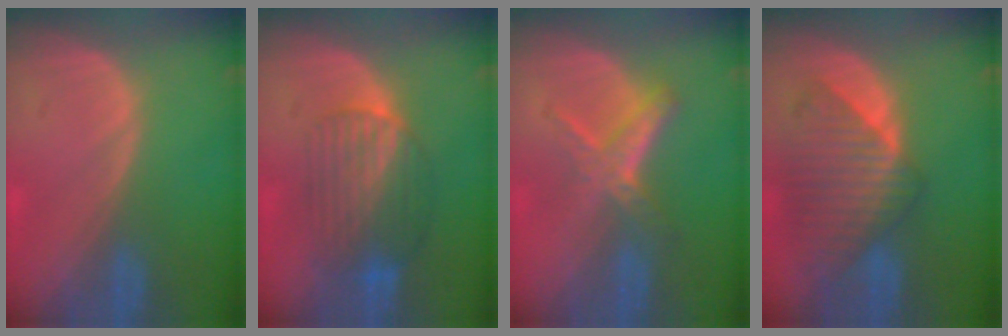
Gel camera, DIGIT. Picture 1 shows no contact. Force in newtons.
{"total": 7.1, "press": 7.0, "slide": 1.5}
{"total": 5.2, "press": 5.1, "slide": 0.8}
{"total": 9.0, "press": 8.1, "slide": 3.9}